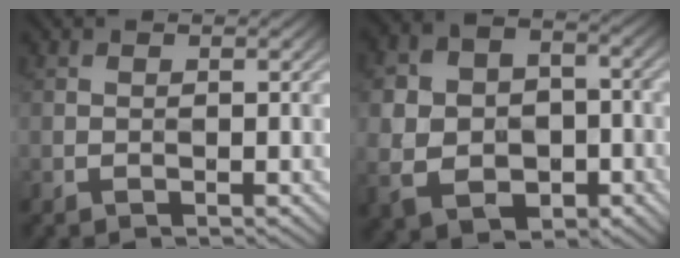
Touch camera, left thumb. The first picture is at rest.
{"total": 10.3, "force": [-2.1, 8.0, 6.1], "torque": [-0.141, -0.031, -0.039]}